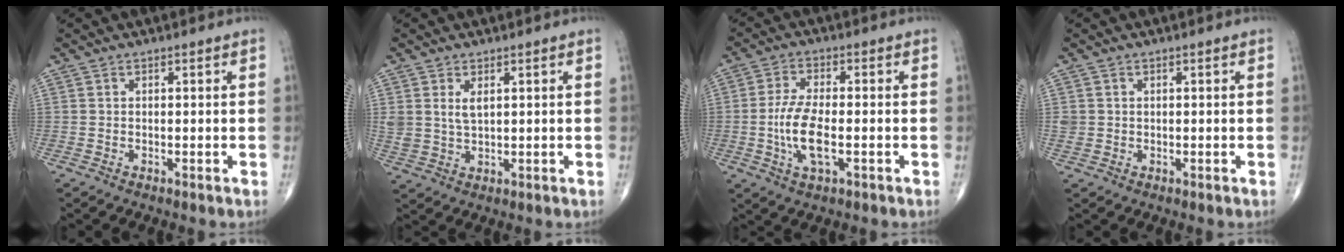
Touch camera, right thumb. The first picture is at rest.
{"total": 4.1, "force": [1.6, 2.2, 3.0], "torque": [-0.058, -0.006, 0.039]}
{"total": 8.5, "force": [-1.7, 3.4, 7.7], "torque": [-0.160, 0.004, -0.034]}
{"total": 1.8, "force": [0.3, 1.7, 0.6], "torque": [-0.003, 0.001, 0.010]}